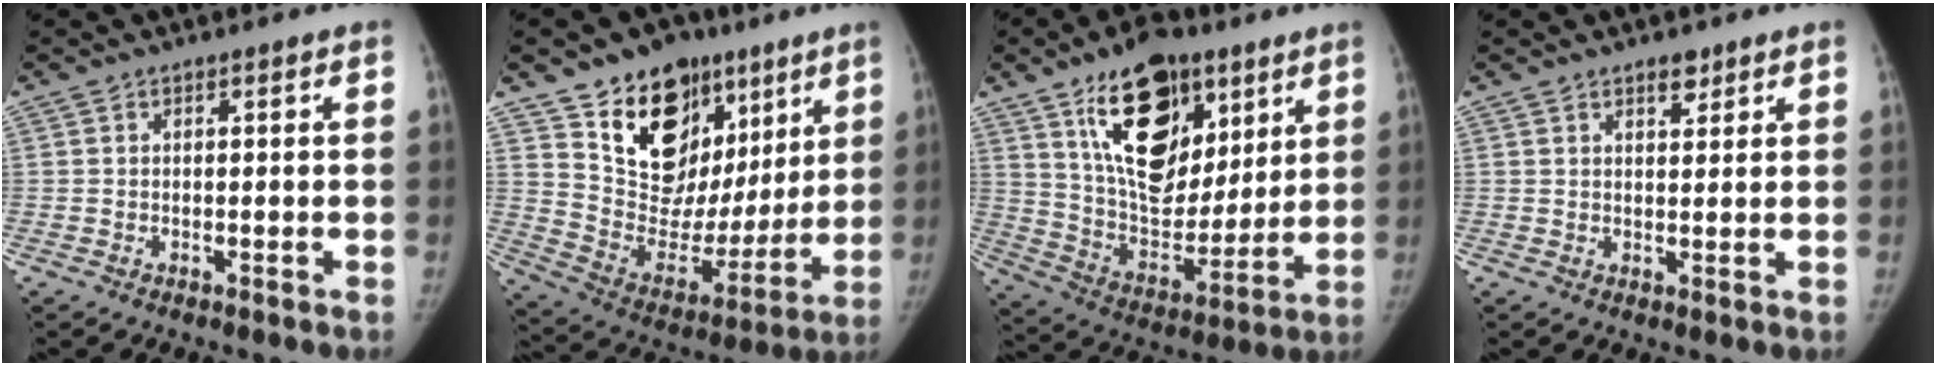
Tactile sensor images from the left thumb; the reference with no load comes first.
{"total": 22.4, "force": [12.7, 15.2, 10.5], "torque": [-0.098, -0.034, 0.220]}
{"total": 22.8, "force": [11.7, 12.6, 14.9], "torque": [-0.190, -0.056, 0.202]}
{"total": 2.7, "force": [2.0, 1.3, 1.4], "torque": [-0.008, -0.012, 0.031]}